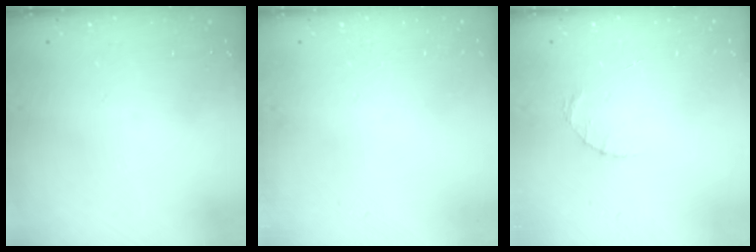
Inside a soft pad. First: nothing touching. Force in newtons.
{"total": 0.0}
{"total": 1.4, "press": 1.4, "slide": 0.2}